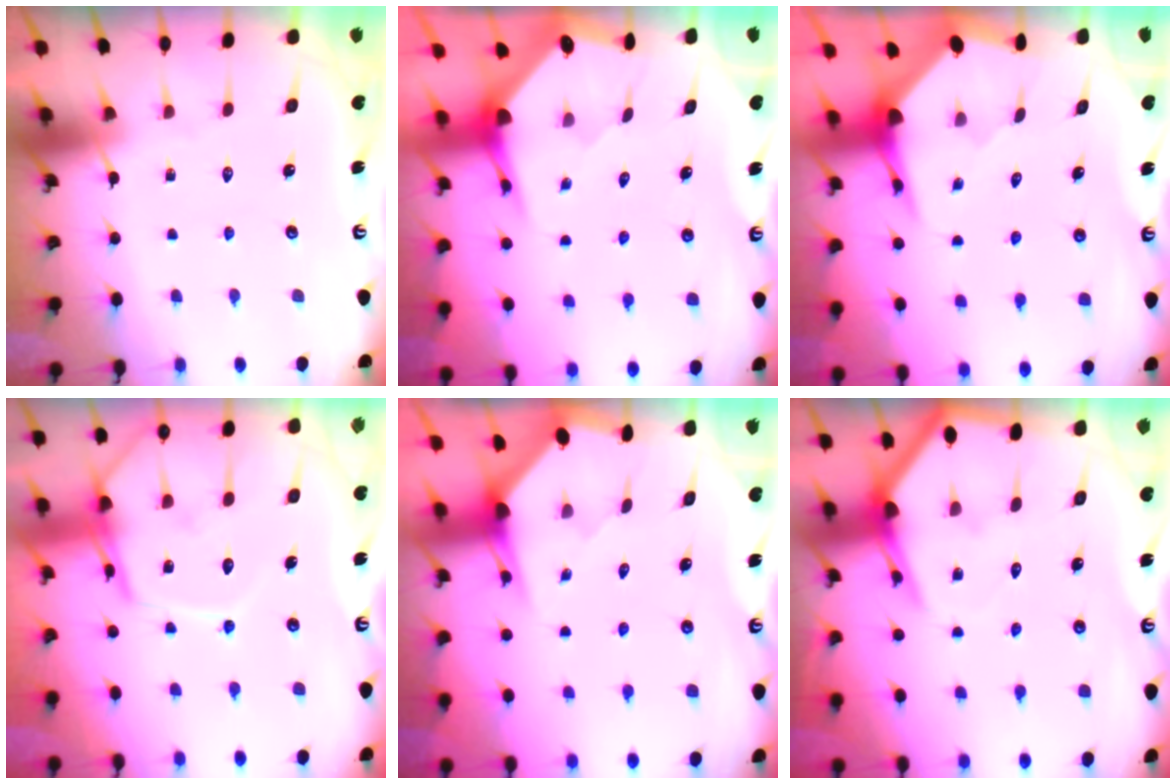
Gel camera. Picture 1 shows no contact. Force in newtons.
{"total": 3.6, "press": 3.6, "slide": 0.5}
{"total": 3.6, "press": 3.6, "slide": 0.5}
{"total": 12.5, "press": 12.4, "slide": 1.0}
{"total": 2.7, "press": 2.7, "slide": 0.2}
{"total": 5.4, "press": 5.3, "slide": 0.6}